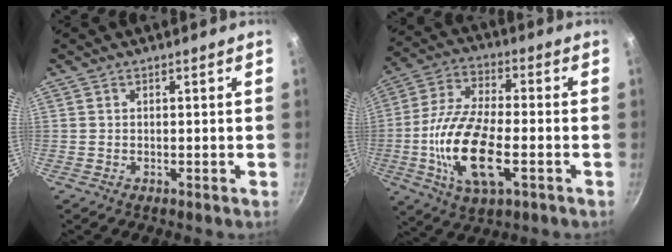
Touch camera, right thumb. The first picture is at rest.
{"total": 17.1, "force": [-4.1, 7.3, 14.9], "torque": [-0.296, 0.016, -0.074]}